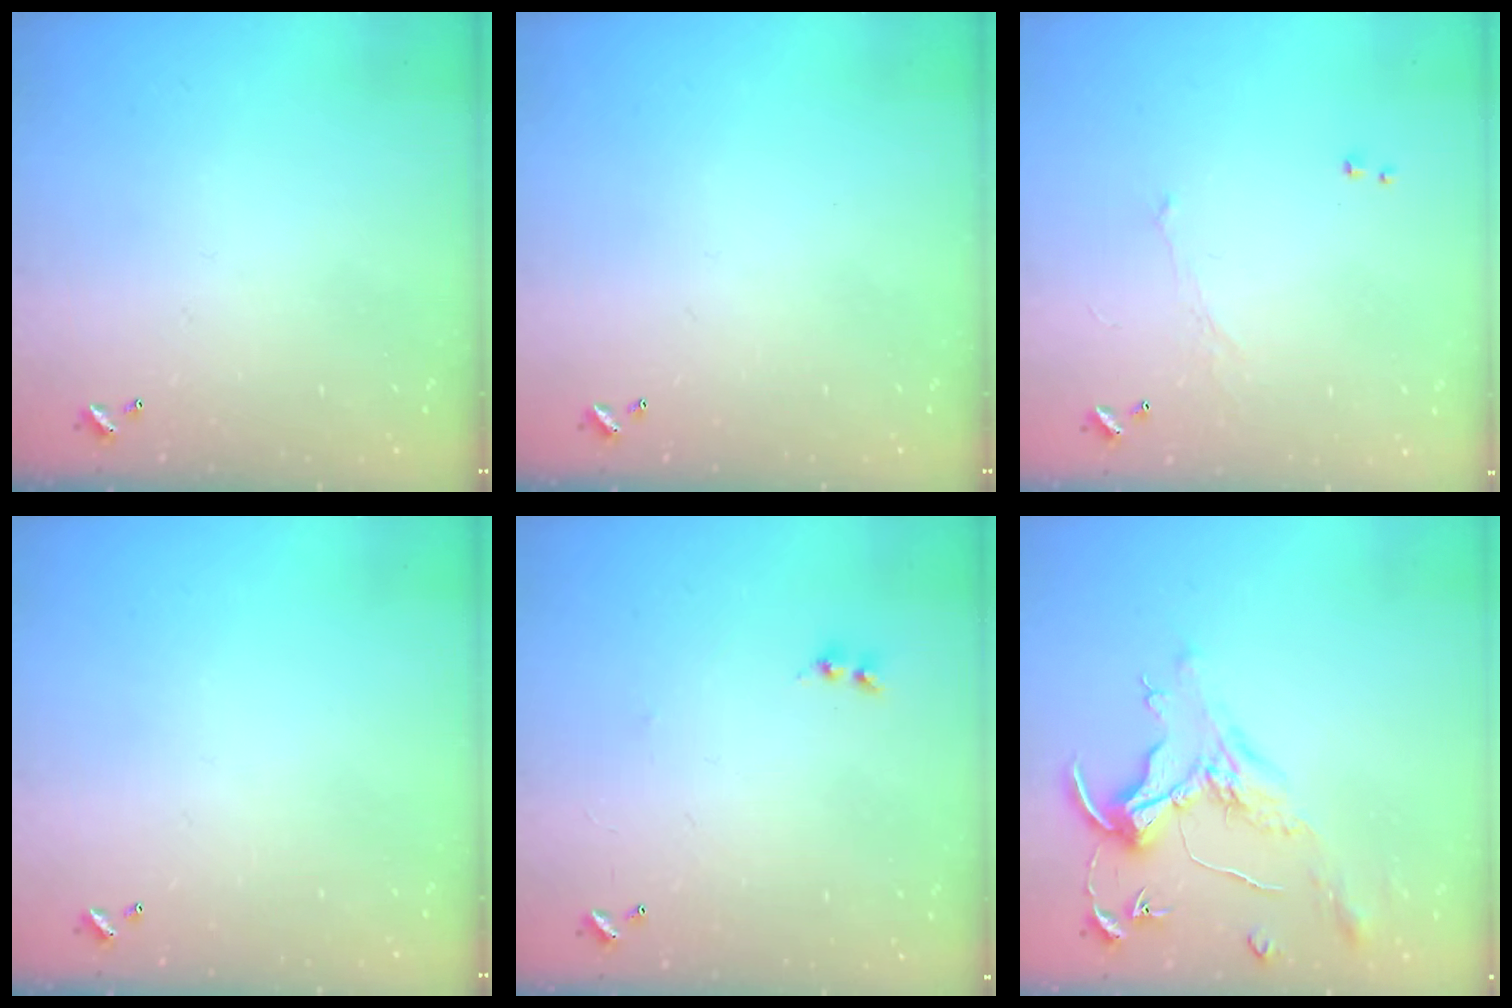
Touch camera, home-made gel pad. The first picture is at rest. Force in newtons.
{"total": 0.0}
{"total": 0.0}
{"total": 0.0}
{"total": 1.5, "press": 1.4, "slide": 0.5}
{"total": 1.5, "press": 1.3, "slide": 0.7}